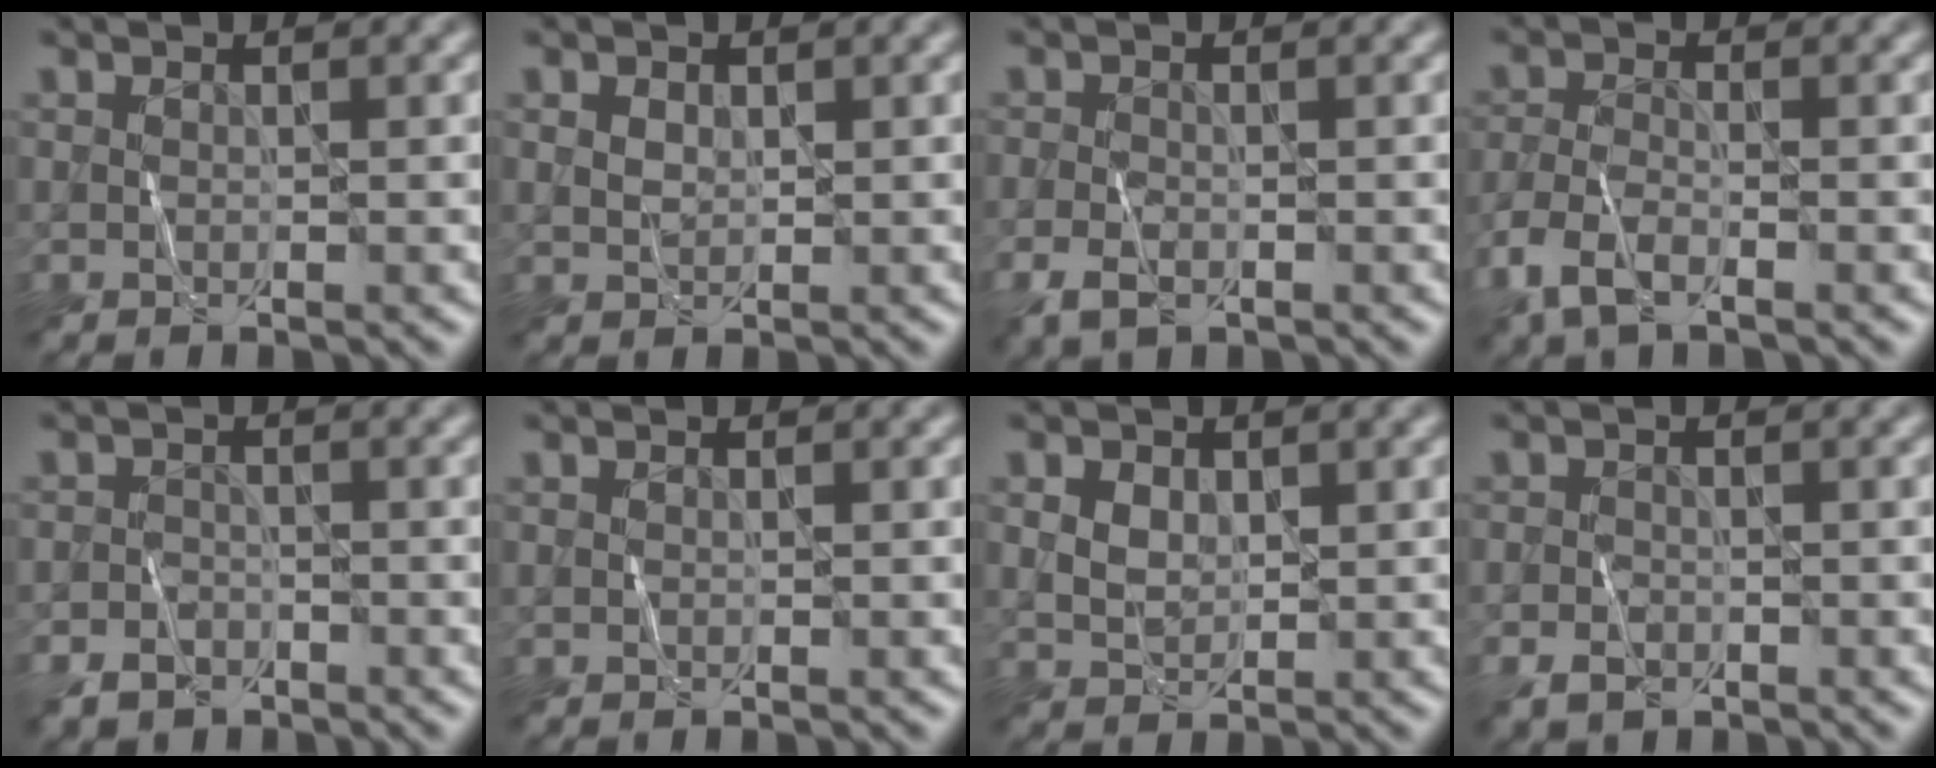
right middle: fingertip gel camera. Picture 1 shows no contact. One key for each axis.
{"total": 0.6, "fx": 0.3, "fy": 0.4, "fz": 0.3, "tx": -0.007, "ty": 0.000, "tz": 0.009}
{"total": 2.4, "fx": -1.3, "fy": 1.4, "fz": 1.5, "tx": -0.032, "ty": -0.005, "tz": -0.027}
{"total": 3.7, "fx": -2.5, "fy": 1.4, "fz": 2.3, "tx": -0.058, "ty": -0.006, "tz": -0.058}
{"total": 2.3, "fx": -1.8, "fy": 1.4, "fz": 0.5, "tx": -0.006, "ty": -0.001, "tz": -0.040}
{"total": 0.0}
{"total": 1.4, "fx": 0.4, "fy": 1.1, "fz": 0.9, "tx": -0.020, "ty": -0.002, "tz": 0.013}
{"total": 1.8, "fx": -1.1, "fy": 1.1, "fz": 0.8, "tx": -0.013, "ty": -0.002, "tz": -0.024}